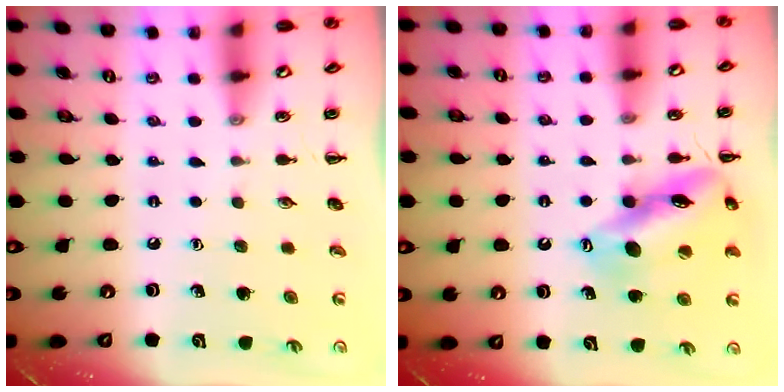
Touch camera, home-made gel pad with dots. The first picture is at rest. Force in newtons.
{"total": 15.3, "press": 15.2, "slide": 2.2}